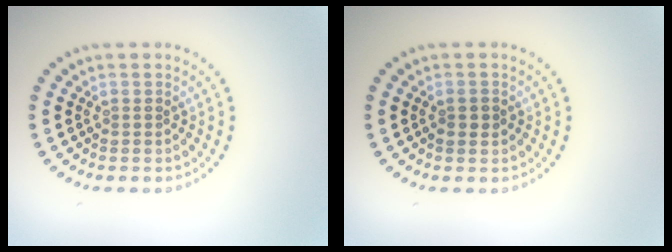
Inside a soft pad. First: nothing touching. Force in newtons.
{"total": 1.2, "press": 1.2, "slide": 0.2}